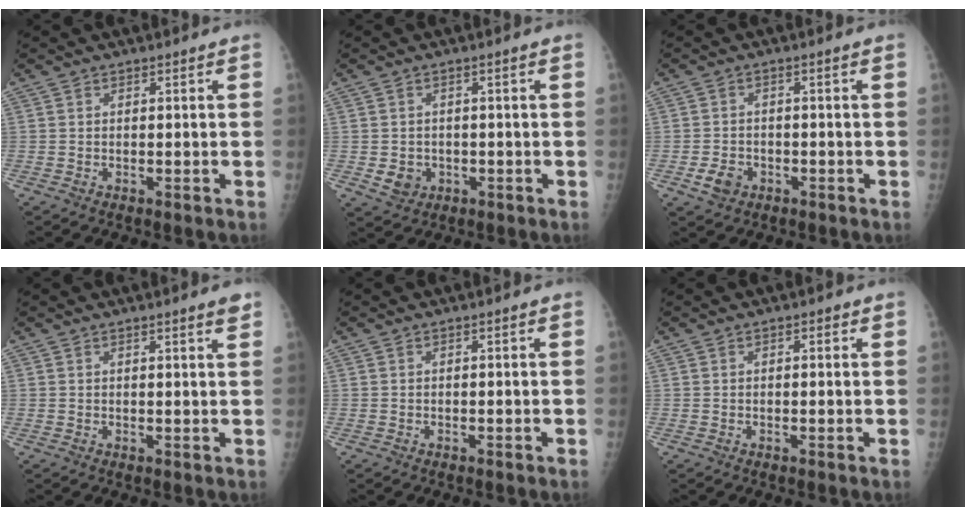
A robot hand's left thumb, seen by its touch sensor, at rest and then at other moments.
{"total": 3.5, "force": [-0.8, 3.1, 1.5], "torque": [-0.013, 0.002, -0.002]}
{"total": 3.6, "force": [-1.6, 2.7, 1.8], "torque": [-0.027, 0.010, -0.023]}
{"total": 2.4, "force": [1.6, -0.1, 1.7], "torque": [-0.022, -0.009, 0.023]}
{"total": 0.0}
{"total": 1.1, "force": [0.5, 0.5, 0.9], "torque": [-0.011, 0.001, 0.005]}